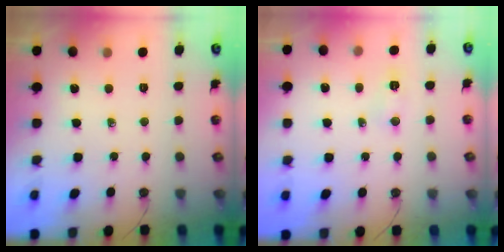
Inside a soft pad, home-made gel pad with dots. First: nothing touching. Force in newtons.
{"total": 4.2, "press": 4.2, "slide": 0.5}